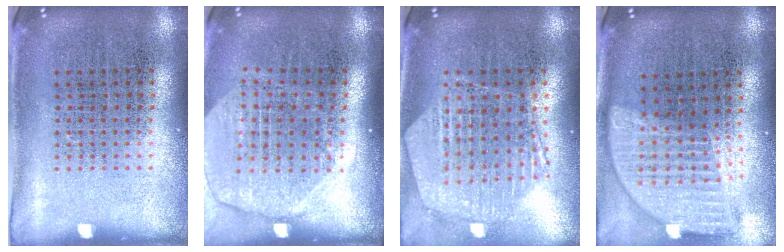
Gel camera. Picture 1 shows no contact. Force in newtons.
{"total": 2.0, "press": 1.8, "slide": 1.0}
{"total": 1.3, "press": 1.2, "slide": 0.3}
{"total": 1.9, "press": 1.6, "slide": 1.1}